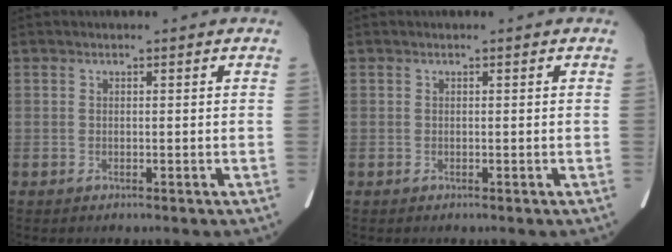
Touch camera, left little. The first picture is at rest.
{"total": 0.0}